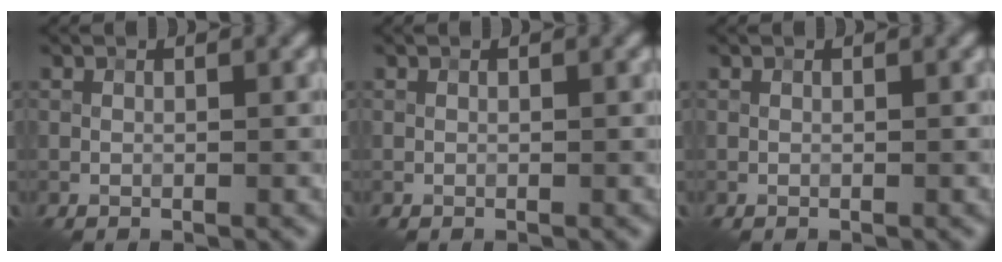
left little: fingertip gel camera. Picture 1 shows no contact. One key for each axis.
{"total": 0.0}
{"total": 0.0}